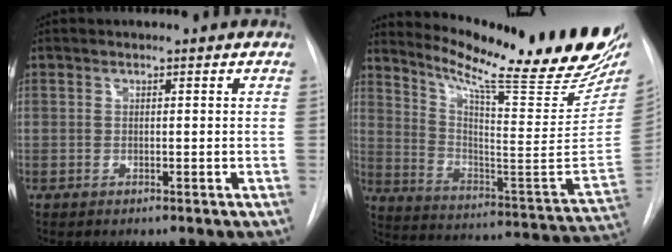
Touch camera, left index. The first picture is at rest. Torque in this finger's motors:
{"motor_torque": [0.26, -1.15, 0.08, 0.03]}